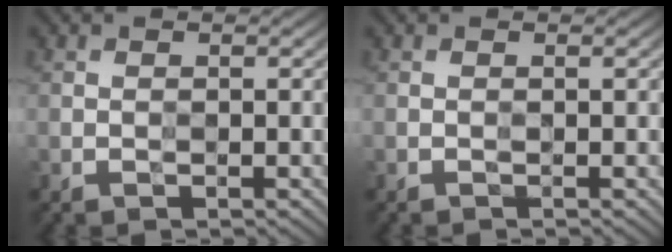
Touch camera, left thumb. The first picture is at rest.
{"total": 0.6, "force": [-0.1, -0.2, 0.6], "torque": [-0.012, 0.002, -0.005]}